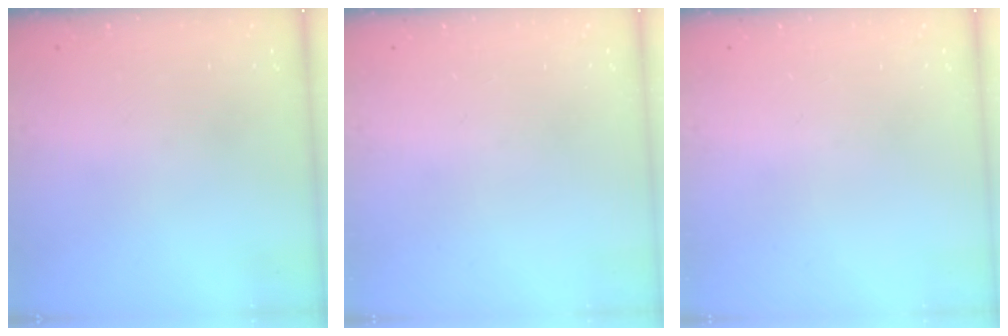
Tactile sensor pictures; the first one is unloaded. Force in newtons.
{"total": 0.0}
{"total": 0.0}